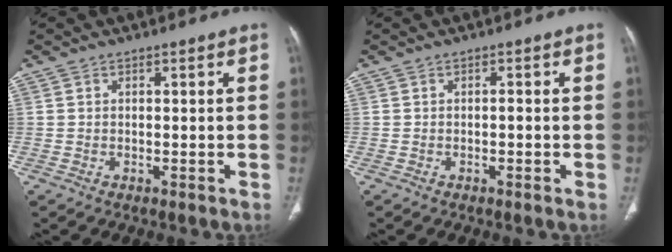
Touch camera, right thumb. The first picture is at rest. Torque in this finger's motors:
{"motor_torque": [0.47, 0.25, 0.39, -0.09, 0.03]}